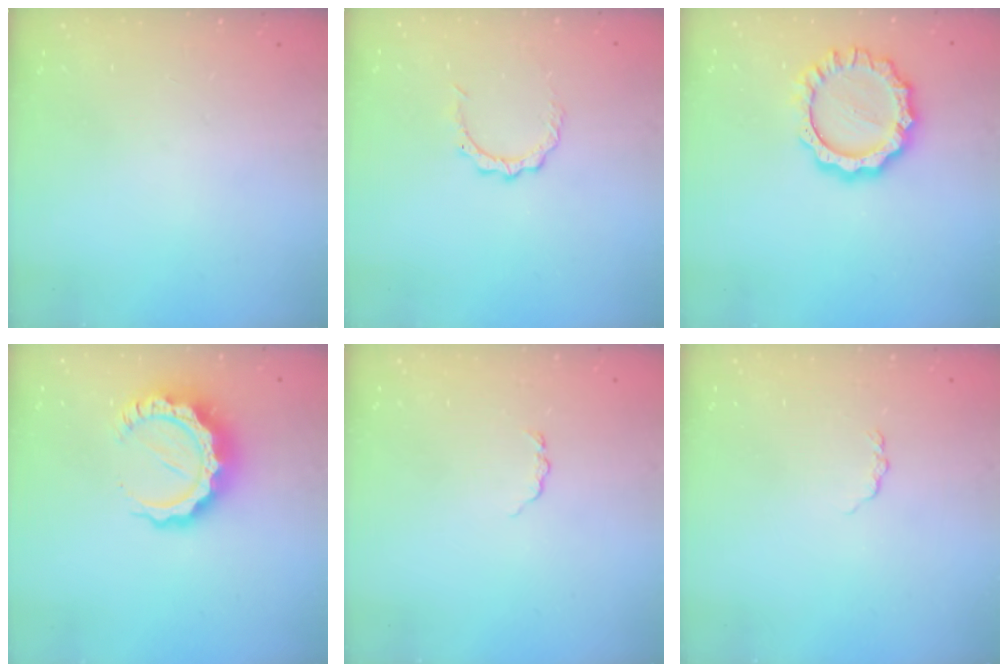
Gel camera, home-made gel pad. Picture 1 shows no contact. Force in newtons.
{"total": 2.9, "press": 2.9, "slide": 0.2}
{"total": 12.0, "press": 12.0, "slide": 0.7}
{"total": 12.1, "press": 12.0, "slide": 1.3}
{"total": 3.3, "press": 3.3, "slide": 0.4}
{"total": 2.9, "press": 2.8, "slide": 0.4}